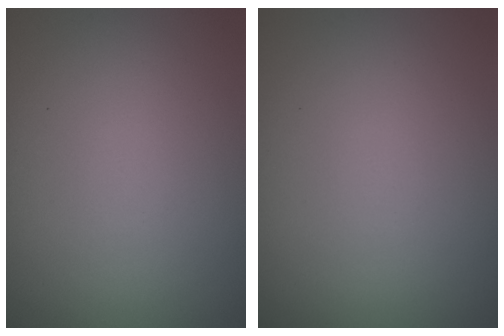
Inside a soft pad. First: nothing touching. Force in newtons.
{"total": 0.0}